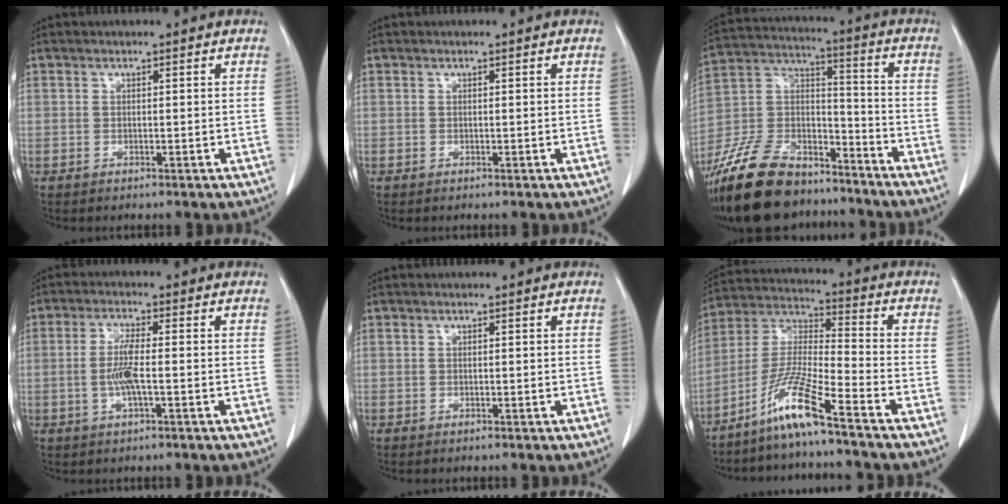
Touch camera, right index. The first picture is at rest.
{"total": 0.0}
{"total": 22.0, "force": [-17.9, 8.7, 9.4], "torque": [-0.234, 0.001, -0.317]}
{"total": 4.7, "force": [-0.8, 0.4, 4.7], "torque": [-0.101, -0.004, -0.017]}
{"total": 0.0}
{"total": 10.4, "force": [-7.4, -0.8, 7.4], "torque": [-0.159, -0.016, -0.147]}